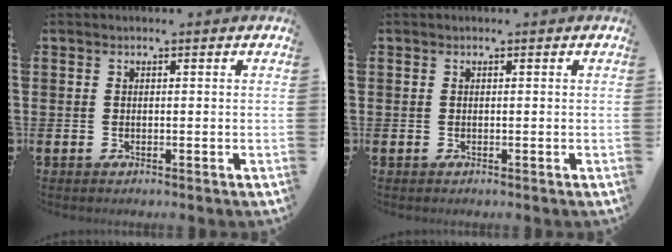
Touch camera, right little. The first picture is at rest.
{"total": 0.0}